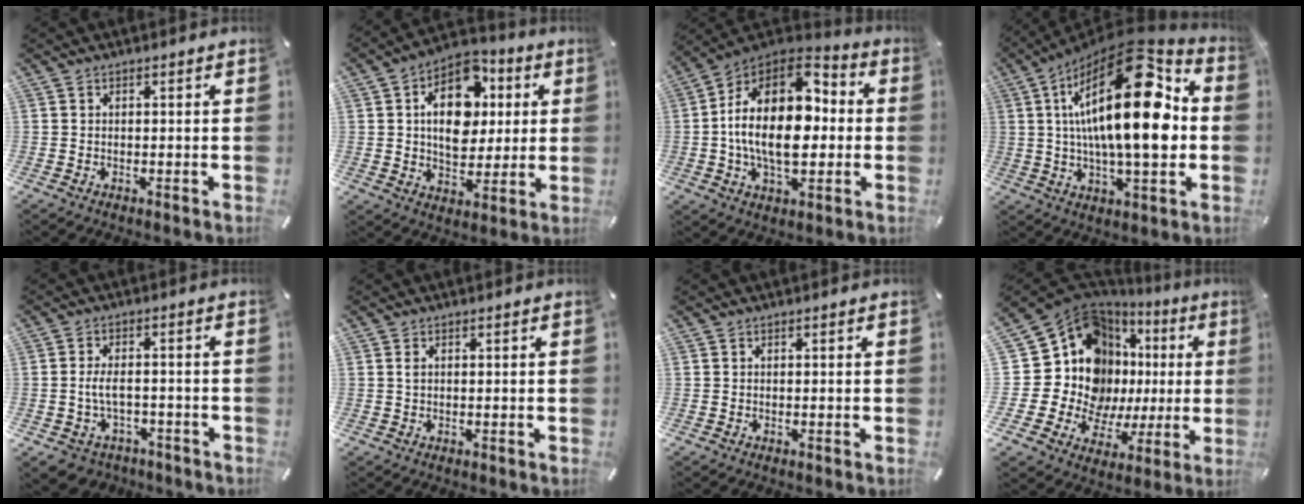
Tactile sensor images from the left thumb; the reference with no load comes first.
{"total": 15.4, "force": [3.2, 11.3, 10.0], "torque": [-0.159, -0.006, 0.057]}
{"total": 21.4, "force": [0.9, 13.6, 16.4], "torque": [-0.300, -0.008, 0.012]}
{"total": 28.7, "force": [4.2, 12.2, 25.6], "torque": [-0.435, -0.026, 0.059]}
{"total": 6.4, "force": [-1.8, 4.6, 4.1], "torque": [-0.091, 0.012, -0.034]}
{"total": 0.8, "force": [0.2, 0.4, 0.7], "torque": [-0.014, 0.002, 0.003]}
{"total": 0.0}
{"total": 19.2, "force": [6.1, 14.8, 10.5], "torque": [-0.214, -0.085, 0.130]}